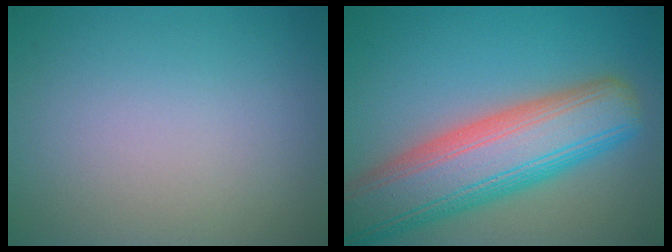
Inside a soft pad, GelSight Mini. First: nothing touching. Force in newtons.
{"total": 10.8, "press": 10.8, "slide": 0.6}